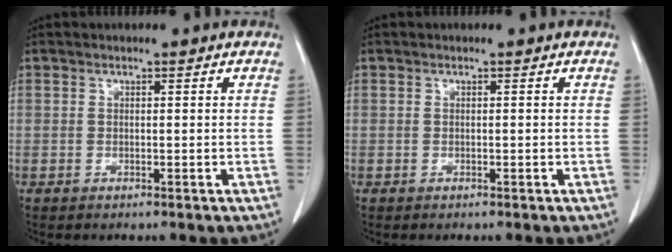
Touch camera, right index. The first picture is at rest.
{"total": 0.0}